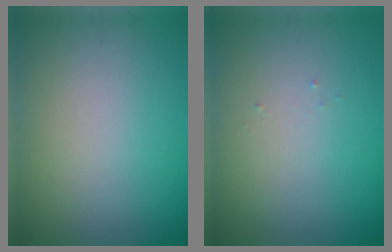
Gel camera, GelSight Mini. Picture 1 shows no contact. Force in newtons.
{"total": 0.0}